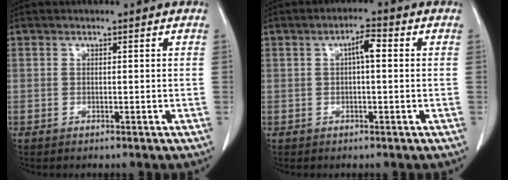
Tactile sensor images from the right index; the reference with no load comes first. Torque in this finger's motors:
{"motor_torque": [0.33, 0.04, 0.07, 0.03]}